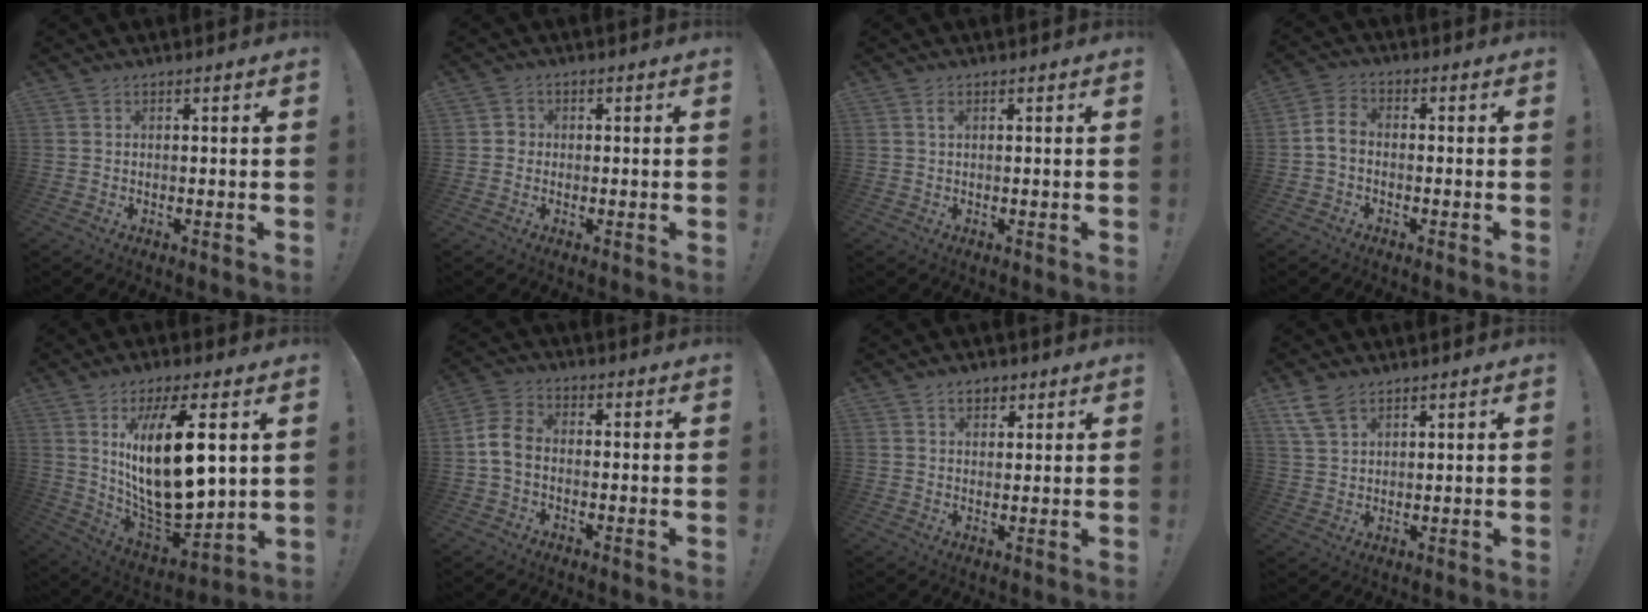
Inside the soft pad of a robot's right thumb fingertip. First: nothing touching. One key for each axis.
{"total": 2.4, "fx": -0.5, "fy": 2.2, "fz": 0.9, "tx": -0.014, "ty": 0.008, "tz": -0.010}
{"total": 1.1, "fx": 0.5, "fy": 0.2, "fz": 0.9, "tx": -0.014, "ty": -0.001, "tz": 0.008}
{"total": 4.9, "fx": -1.4, "fy": 3.2, "fz": 3.5, "tx": -0.078, "ty": 0.014, "tz": -0.023}
{"total": 21.7, "fx": 5.6, "fy": 7.9, "fz": 19.4, "tx": -0.368, "ty": -0.041, "tz": 0.086}
{"total": 6.8, "fx": -1.2, "fy": 4.9, "fz": 4.6, "tx": -0.096, "ty": 0.015, "tz": -0.017}
{"total": 3.7, "fx": 2.1, "fy": 2.4, "fz": 1.8, "tx": -0.025, "ty": -0.002, "tz": 0.037}
{"total": 7.0, "fx": 4.8, "fy": 3.5, "fz": 3.8, "tx": -0.075, "ty": -0.013, "tz": 0.094}